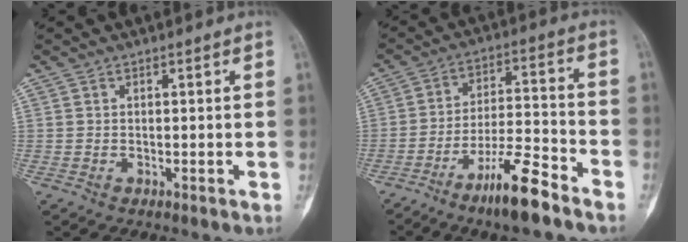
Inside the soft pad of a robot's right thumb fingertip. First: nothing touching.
{"total": 11.7, "force": [-8.1, 2.2, 8.1], "torque": [-0.145, 0.061, -0.143]}